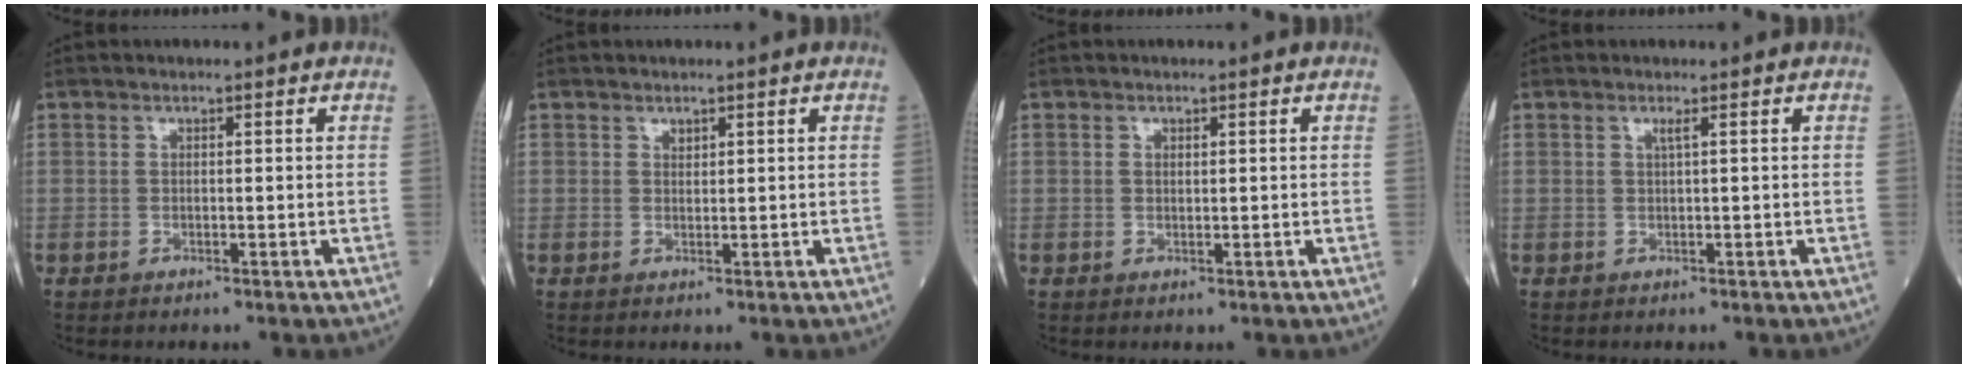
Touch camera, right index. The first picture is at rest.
{"total": 0.6, "force": [0.5, 0.3, 0.2], "torque": [-0.008, -0.003, 0.008]}
{"total": 0.6, "force": [0.3, 0.4, 0.4], "torque": [-0.007, -0.001, 0.004]}
{"total": 0.7, "force": [0.3, -0.3, 0.6], "torque": [-0.022, -0.002, 0.009]}